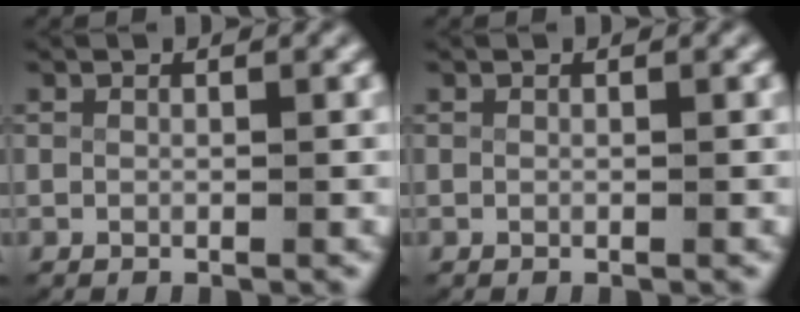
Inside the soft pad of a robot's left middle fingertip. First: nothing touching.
{"total": 0.0}